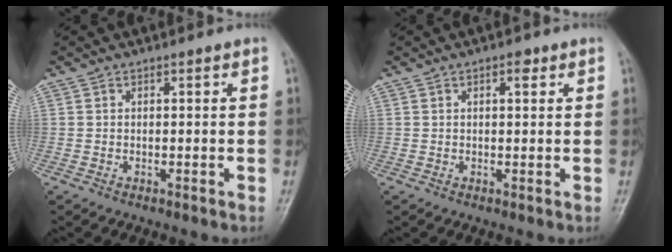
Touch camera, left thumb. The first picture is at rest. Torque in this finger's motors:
{"motor_torque": [-0.05, 0.01, -0.36, -0.17, 0.03]}